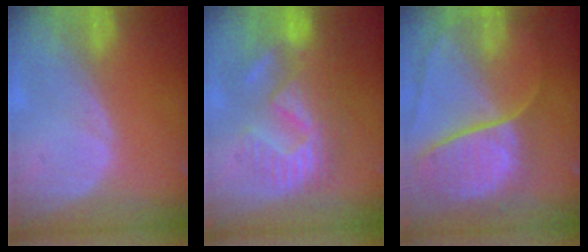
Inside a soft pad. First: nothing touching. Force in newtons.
{"total": 10.9, "press": 9.7, "slide": 4.8}
{"total": 10.8, "press": 9.0, "slide": 6.0}